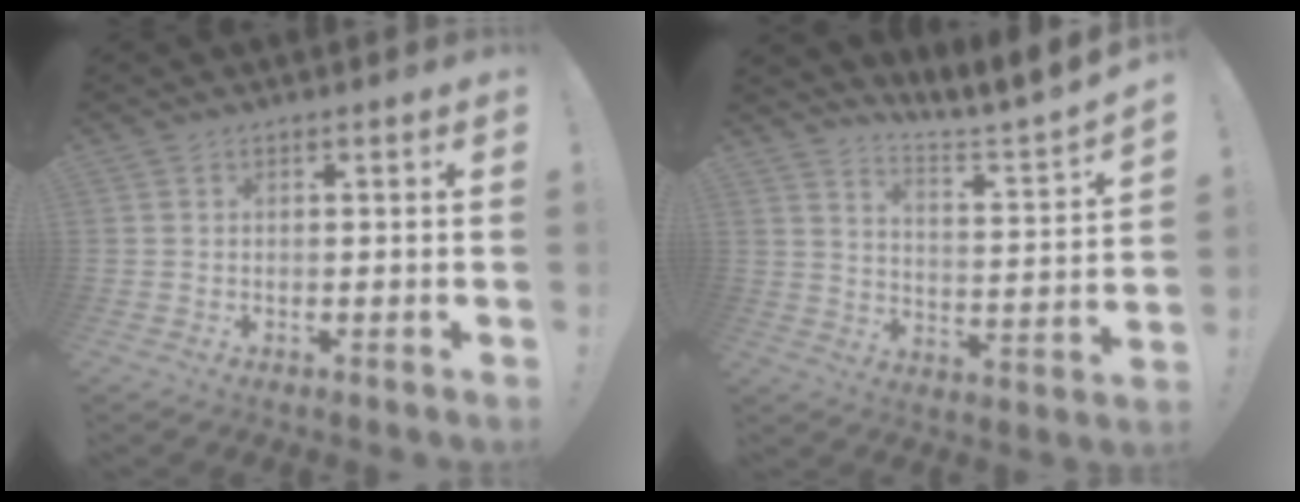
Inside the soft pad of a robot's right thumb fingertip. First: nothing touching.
{"total": 6.1, "force": [4.8, -0.3, 3.8], "torque": [-0.056, -0.064, 0.068]}